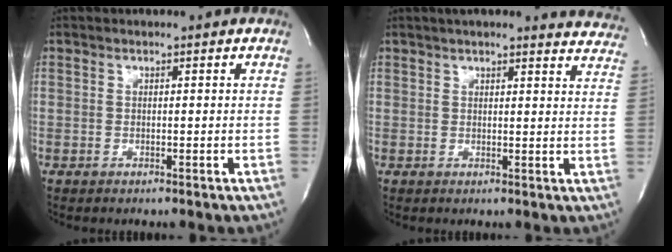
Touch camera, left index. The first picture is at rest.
{"total": 15.8, "force": [14.9, 2.4, 4.8], "torque": [-0.052, -0.024, 0.155]}